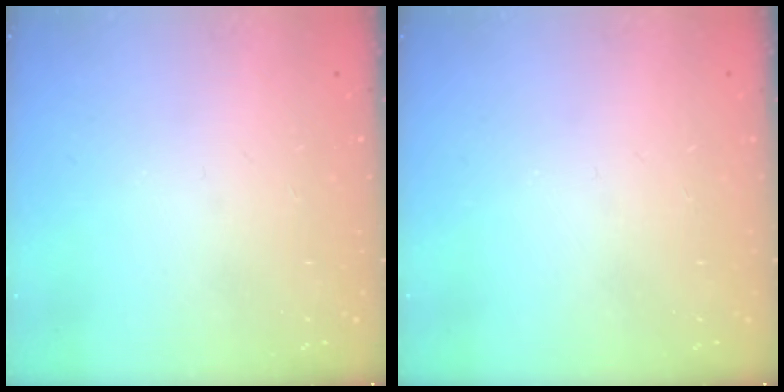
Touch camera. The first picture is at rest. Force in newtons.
{"total": 0.0}